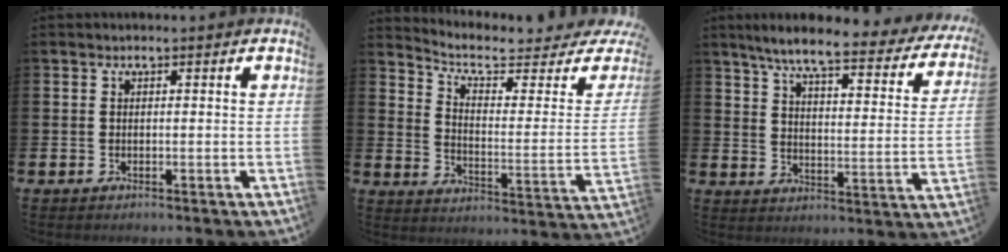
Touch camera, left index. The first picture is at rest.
{"total": 6.4, "force": [5.5, 1.6, 2.9], "torque": [-0.072, -0.045, 0.087]}
{"total": 6.9, "force": [5.7, 0.6, 3.8], "torque": [-0.093, -0.039, 0.088]}